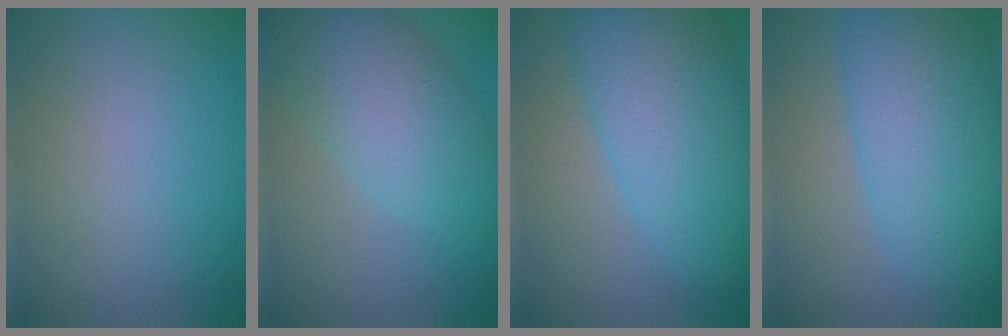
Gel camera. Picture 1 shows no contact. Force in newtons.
{"total": 7.1, "press": 7.1, "slide": 0.2}
{"total": 10.5, "press": 10.5, "slide": 0.3}
{"total": 9.8, "press": 9.8, "slide": 0.2}